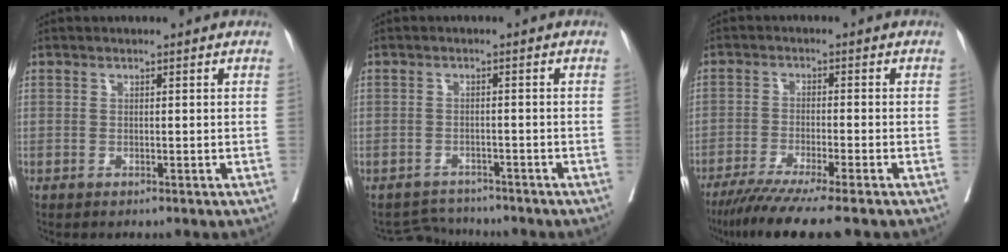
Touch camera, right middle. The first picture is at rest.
{"total": 3.8, "force": [-3.7, 0.4, -0.8], "torque": [0.012, 0.000, -0.059]}
{"total": 9.6, "force": [-7.7, -0.8, 5.7], "torque": [-0.079, -0.027, -0.124]}